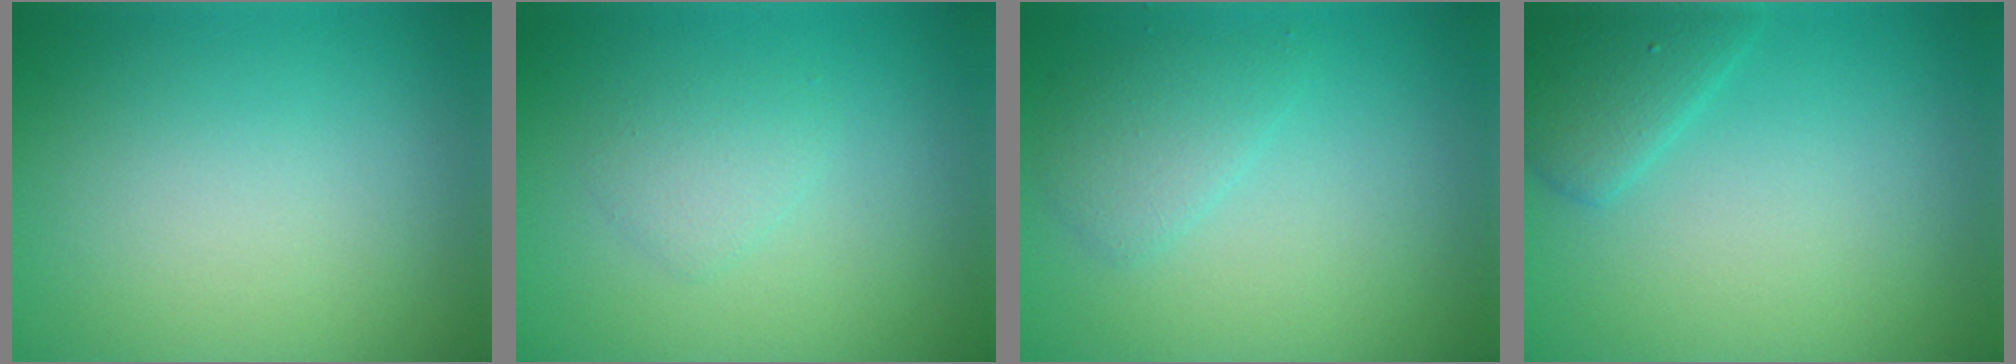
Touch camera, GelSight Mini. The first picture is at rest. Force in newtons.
{"total": 1.4, "press": 1.4, "slide": 0.1}
{"total": 2.0, "press": 2.0, "slide": 0.1}
{"total": 2.9, "press": 2.9, "slide": 0.1}